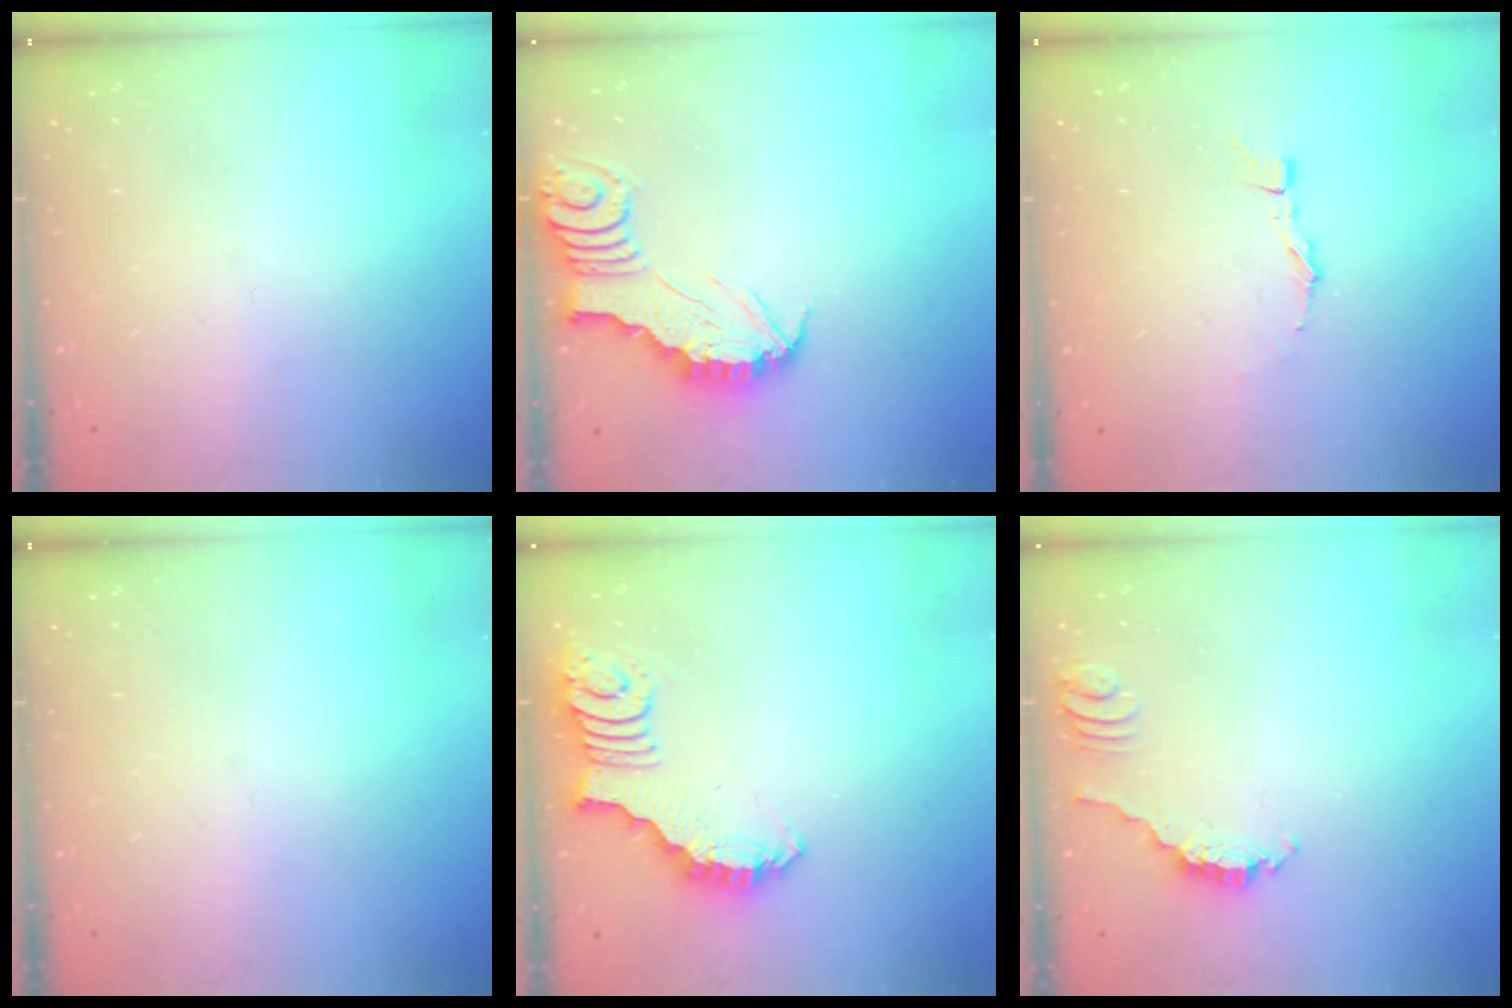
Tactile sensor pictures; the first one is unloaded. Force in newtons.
{"total": 2.9, "press": 2.9, "slide": 0.3}
{"total": 2.5, "press": 2.5, "slide": 0.1}
{"total": 0.0}
{"total": 2.5, "press": 2.5, "slide": 0.5}
{"total": 2.3, "press": 2.3, "slide": 0.2}